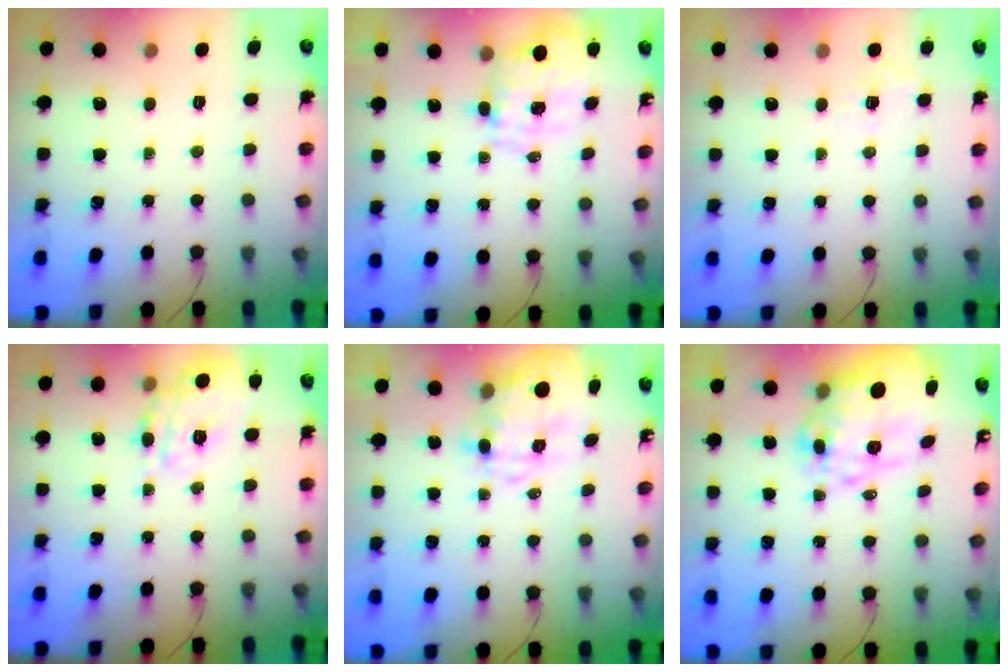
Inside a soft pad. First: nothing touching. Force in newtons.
{"total": 1.5, "press": 1.4, "slide": 0.4}
{"total": 1.4, "press": 0.2, "slide": 1.4}
{"total": 15.0, "press": 14.9, "slide": 1.2}
{"total": 8.0, "press": 7.7, "slide": 2.1}
{"total": 16.9, "press": 16.4, "slide": 4.1}